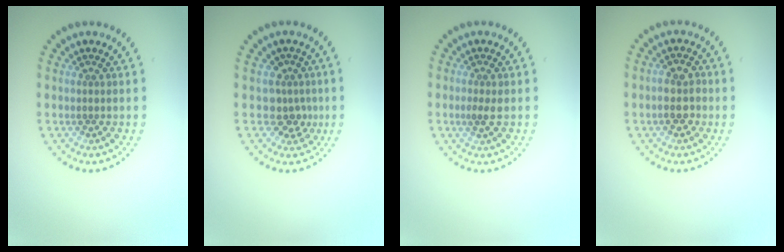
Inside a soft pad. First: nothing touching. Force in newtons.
{"total": 2.5, "press": 1.9, "slide": 1.6}
{"total": 1.3, "press": 1.3, "slide": 0.3}
{"total": 2.7, "press": 2.6, "slide": 0.7}